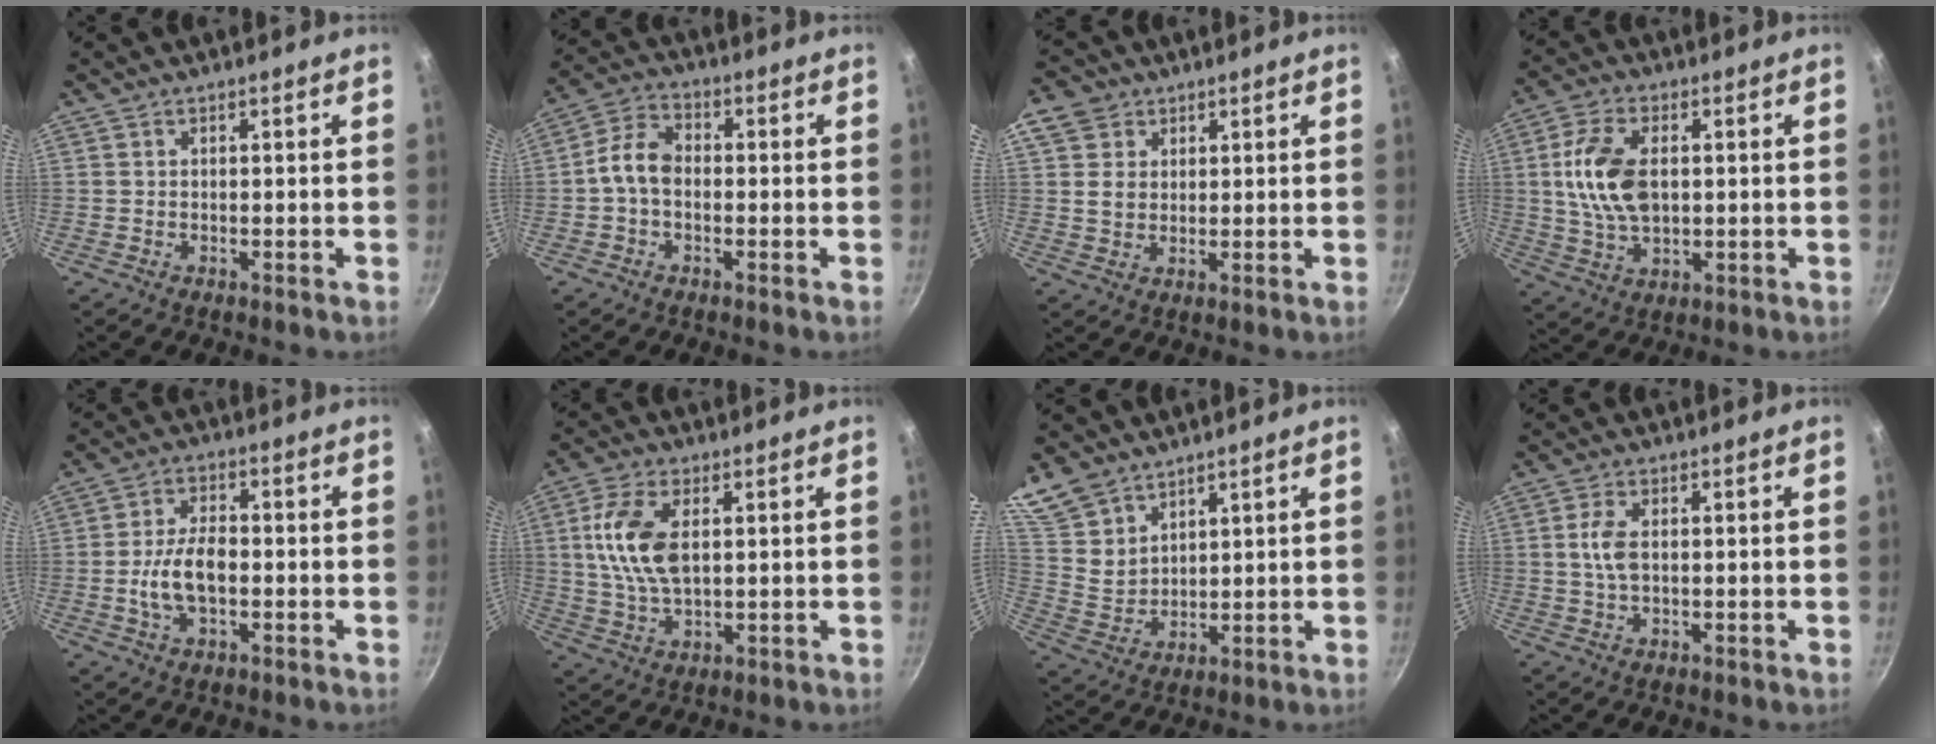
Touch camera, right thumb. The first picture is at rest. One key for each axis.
{"total": 6.7, "fx": -0.8, "fy": 4.4, "fz": 5.0, "tx": -0.091, "ty": 0.029, "tz": -0.028}
{"total": 6.3, "fx": 2.6, "fy": 5.2, "fz": 2.3, "tx": -0.011, "ty": -0.005, "tz": 0.041}
{"total": 12.0, "fx": 1.4, "fy": 7.1, "fz": 9.6, "tx": -0.172, "ty": 0.004, "tz": 0.025}
{"total": 8.4, "fx": -1.5, "fy": 4.6, "fz": 6.9, "tx": -0.122, "ty": 0.022, "tz": -0.031}
{"total": 11.3, "fx": 2.1, "fy": 6.0, "fz": 9.3, "tx": -0.180, "ty": 0.001, "tz": 0.040}
{"total": 9.9, "fx": 7.6, "fy": 5.5, "fz": 3.3, "tx": -0.041, "ty": -0.032, "tz": 0.163}
{"total": 4.5, "fx": 0.5, "fy": 2.4, "fz": 3.8, "tx": -0.078, "ty": 0.005, "tz": 0.008}